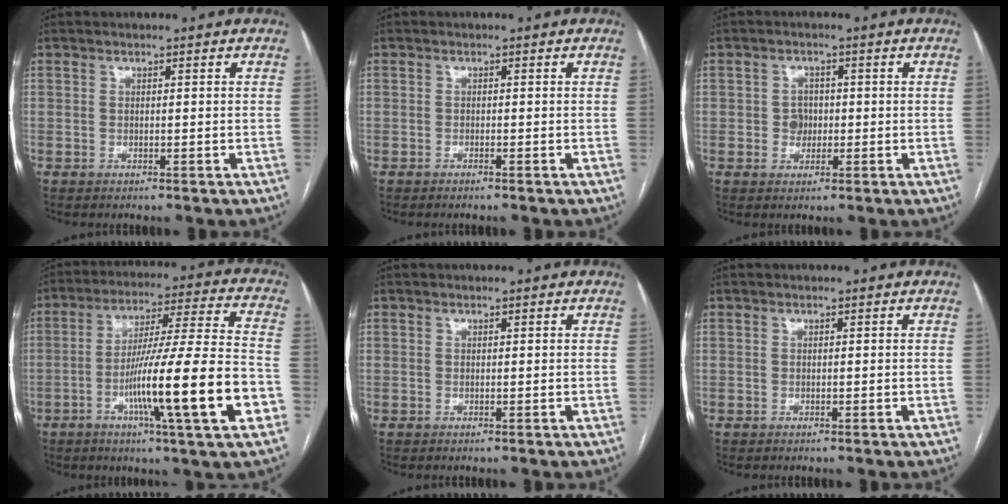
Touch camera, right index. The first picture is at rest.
{"total": 0.6, "force": [-0.6, -0.1, 0.2], "torque": [-0.006, 0.000, -0.010]}
{"total": 2.6, "force": [-0.2, 2.3, 1.2], "torque": [-0.011, 0.005, -0.002]}
{"total": 19.3, "force": [-6.3, -0.2, 18.2], "torque": [-0.283, -0.008, -0.102]}
{"total": 0.0}
{"total": 0.0}